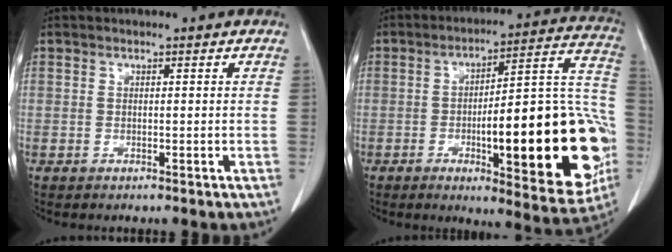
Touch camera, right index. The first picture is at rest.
{"total": 25.5, "force": [-5.6, 5.7, 24.2], "torque": [-0.259, 0.021, -0.064]}